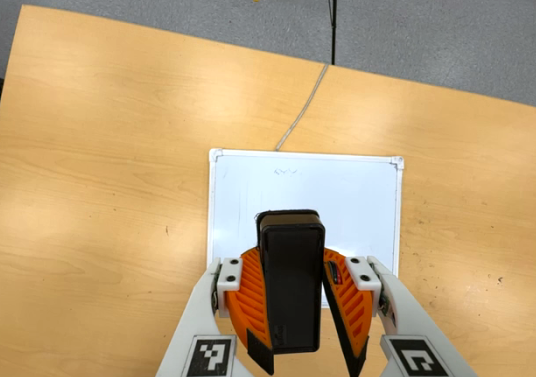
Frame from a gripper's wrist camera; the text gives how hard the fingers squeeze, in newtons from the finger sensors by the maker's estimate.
{"total": 8.7, "left": 9.2, "right": 8.1}